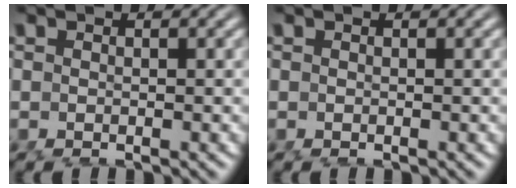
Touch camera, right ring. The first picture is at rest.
{"total": 0.0}